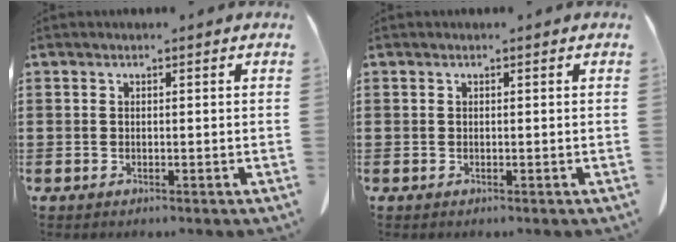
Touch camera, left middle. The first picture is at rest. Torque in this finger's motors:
{"motor_torque": [-0.02, 0.02, 0.00, -0.01]}